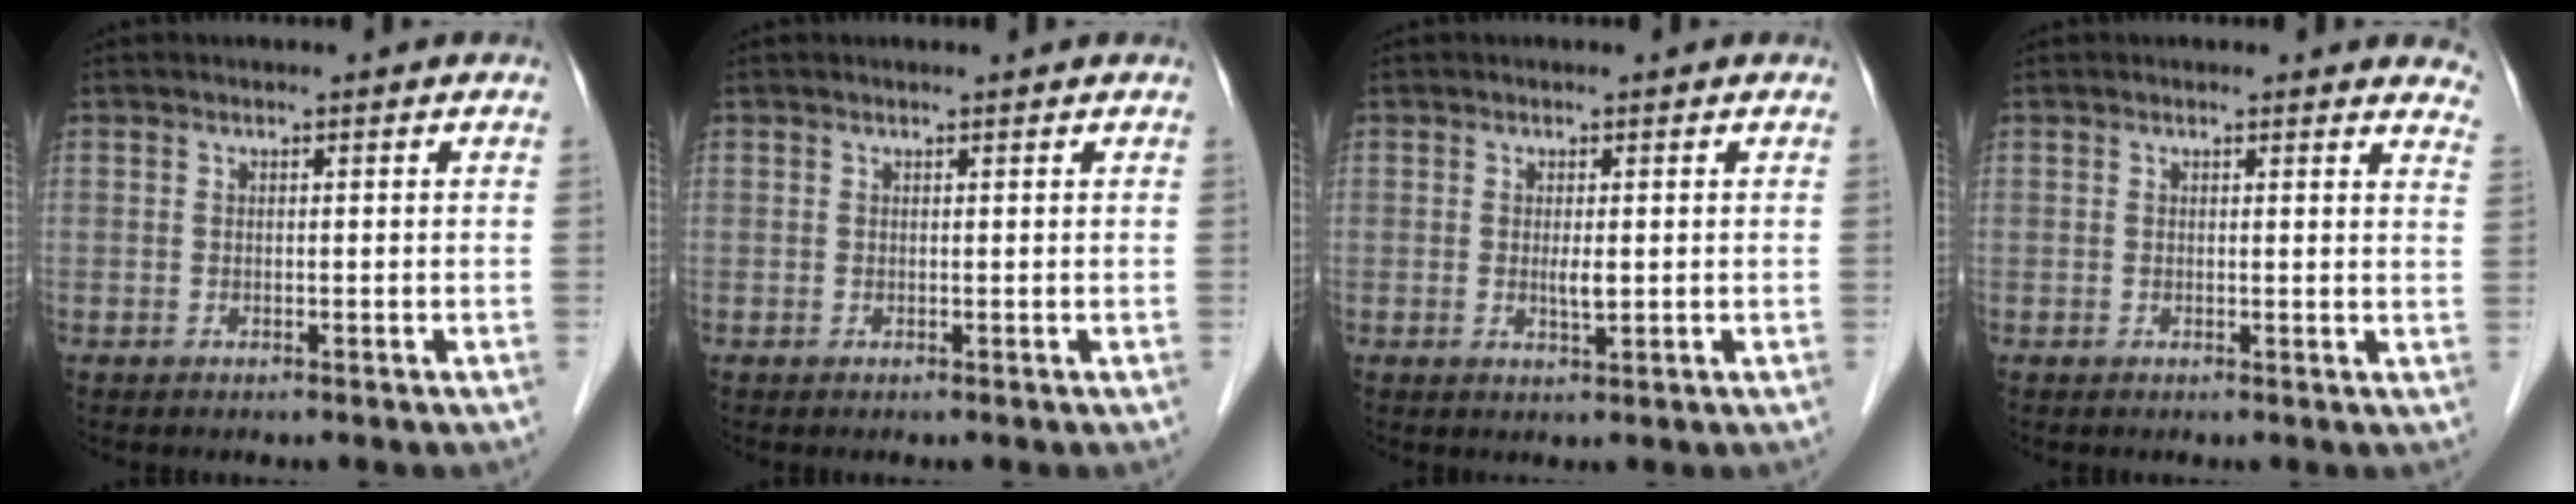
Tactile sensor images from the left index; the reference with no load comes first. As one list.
[{"total": 0.7, "force": [0.7, 0.1, 0.2], "torque": [-0.009, 0.008, 0.010]}, {"total": 1.7, "force": [0.1, 0.3, 1.7], "torque": [-0.035, -0.004, 0.004]}, {"total": 6.7, "force": [6.5, 1.4, 1.1], "torque": [0.022, -0.021, 0.031]}]